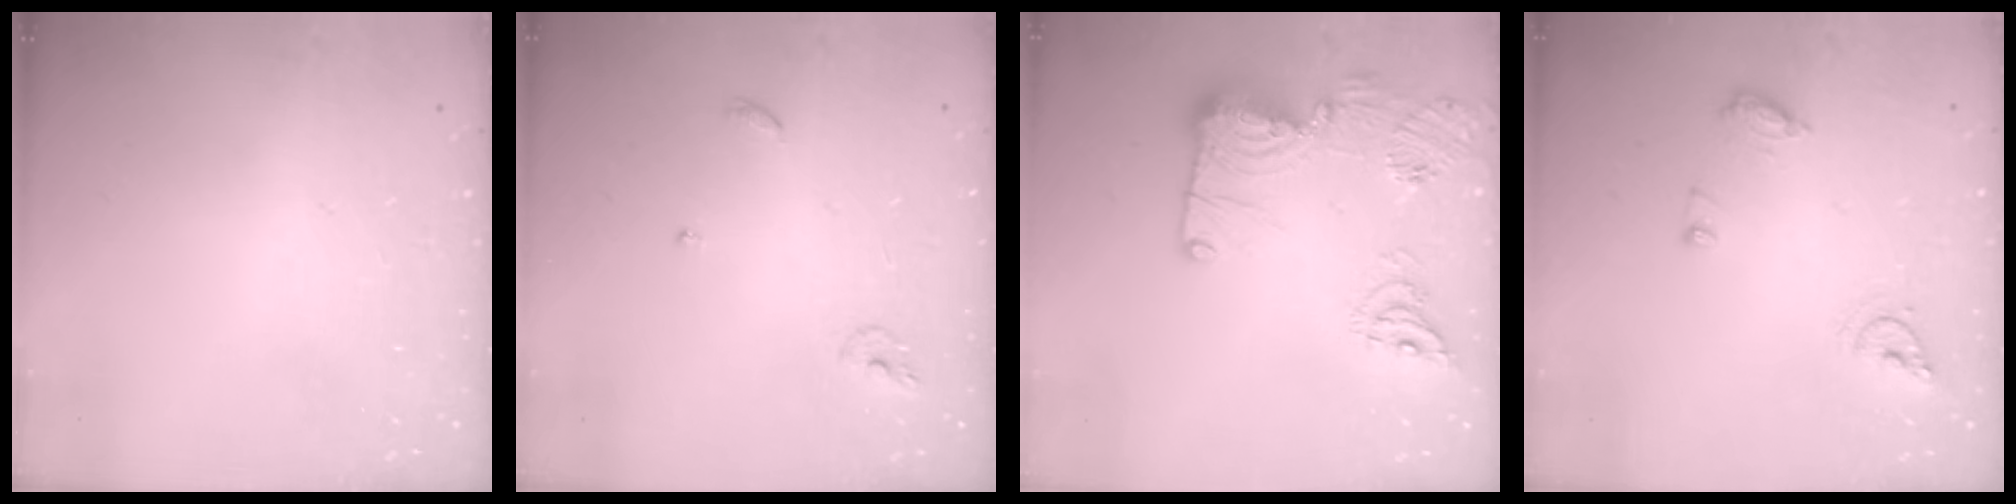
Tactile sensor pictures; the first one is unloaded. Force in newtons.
{"total": 5.4, "press": 5.4, "slide": 0.2}
{"total": 19.1, "press": 18.3, "slide": 5.5}
{"total": 8.3, "press": 8.2, "slide": 0.9}